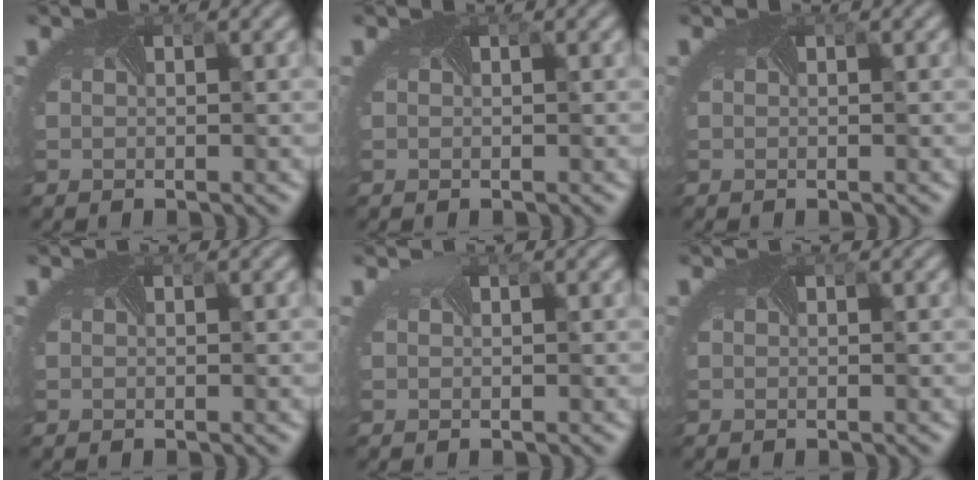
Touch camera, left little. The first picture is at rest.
{"total": 0.0}
{"total": 0.0}
{"total": 0.0}
{"total": 0.8, "force": [0.7, 0.3, 0.4], "torque": [-0.008, 0.004, 0.007]}
{"total": 0.0}